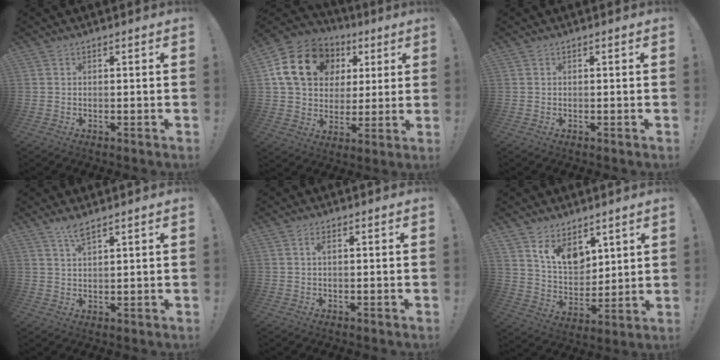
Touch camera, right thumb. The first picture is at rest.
{"total": 20.0, "force": [7.1, 15.0, 11.1], "torque": [-0.174, -0.010, 0.147]}
{"total": 0.0}
{"total": 4.0, "force": [3.0, 0.6, 2.5], "torque": [-0.040, -0.017, 0.051]}
{"total": 1.3, "force": [0.2, 0.3, 1.3], "torque": [-0.021, 0.001, 0.001]}
{"total": 11.3, "force": [7.4, 7.2, 4.7], "torque": [-0.086, -0.048, 0.145]}